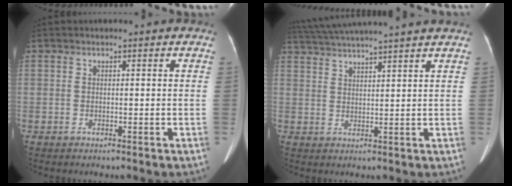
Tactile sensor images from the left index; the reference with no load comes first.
{"total": 12.6, "force": [11.3, -1.3, 5.4], "torque": [-0.104, 0.022, 0.172]}